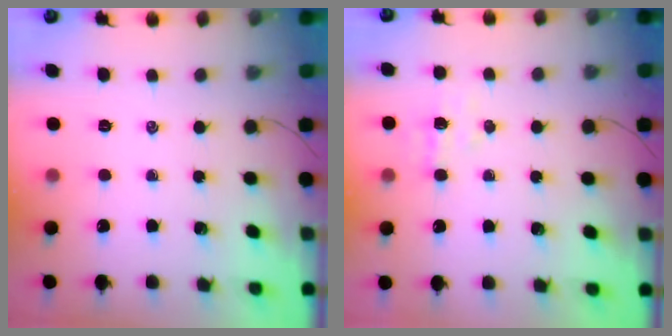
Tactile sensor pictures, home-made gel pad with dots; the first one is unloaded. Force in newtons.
{"total": 4.7, "press": 4.5, "slide": 1.4}